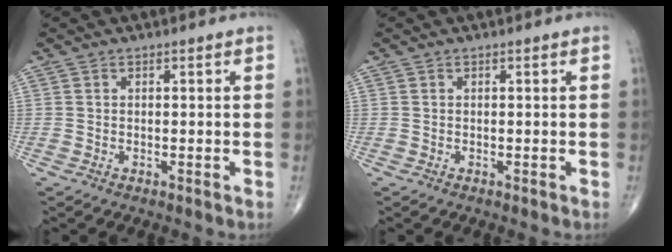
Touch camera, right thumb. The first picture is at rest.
{"total": 0.0}